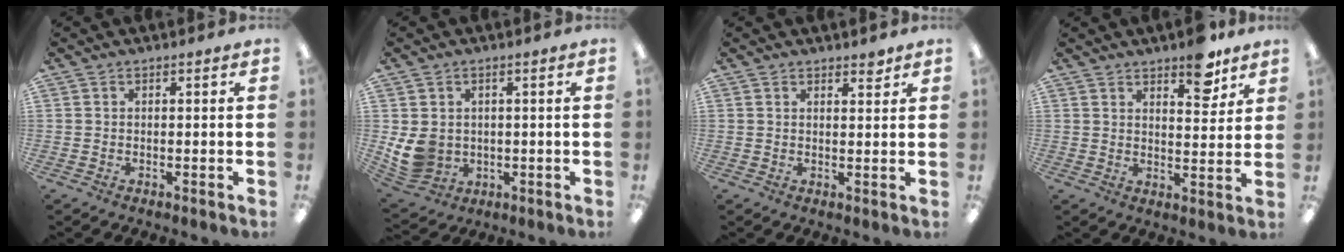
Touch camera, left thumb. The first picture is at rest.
{"total": 7.8, "force": [0.6, 6.9, 3.7], "torque": [-0.091, -0.001, 0.016]}
{"total": 2.2, "force": [2.0, 0.9, 0.7], "torque": [0.001, -0.010, 0.033]}
{"total": 7.9, "force": [6.0, 3.1, 4.2], "torque": [-0.034, -0.040, 0.096]}